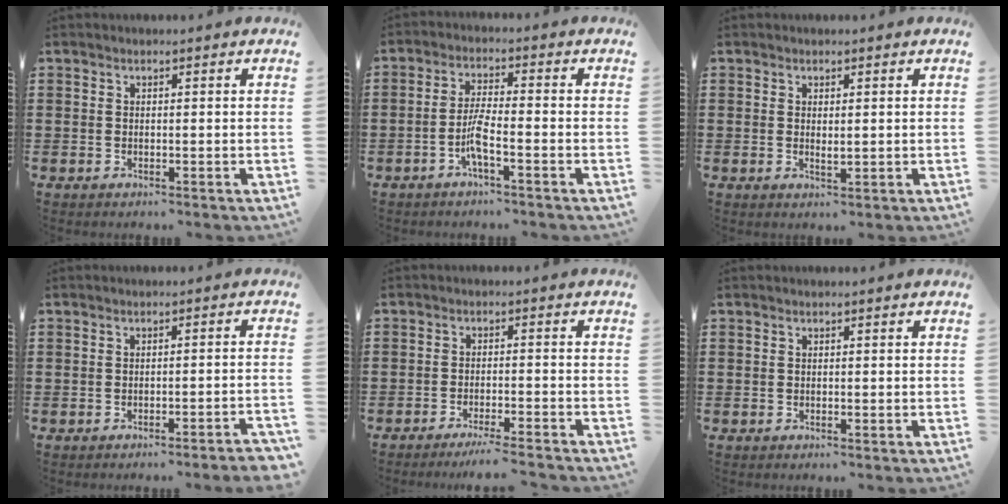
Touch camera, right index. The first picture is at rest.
{"total": 4.5, "force": [-2.3, 0.3, 3.8], "torque": [-0.087, -0.009, -0.047]}
{"total": 1.2, "force": [0.3, 0.4, 1.1], "torque": [-0.021, 0.002, 0.005]}
{"total": 1.7, "force": [-1.5, -0.2, 0.7], "torque": [-0.013, -0.001, -0.031]}
{"total": 3.3, "force": [-2.9, -0.5, 1.4], "torque": [-0.031, -0.010, -0.058]}
{"total": 0.0}